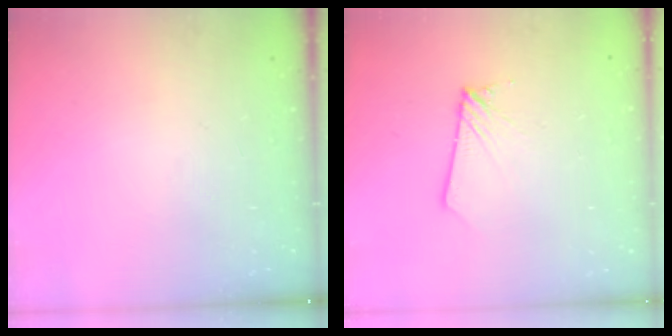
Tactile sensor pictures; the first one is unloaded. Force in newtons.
{"total": 1.8, "press": 1.8, "slide": 0.1}